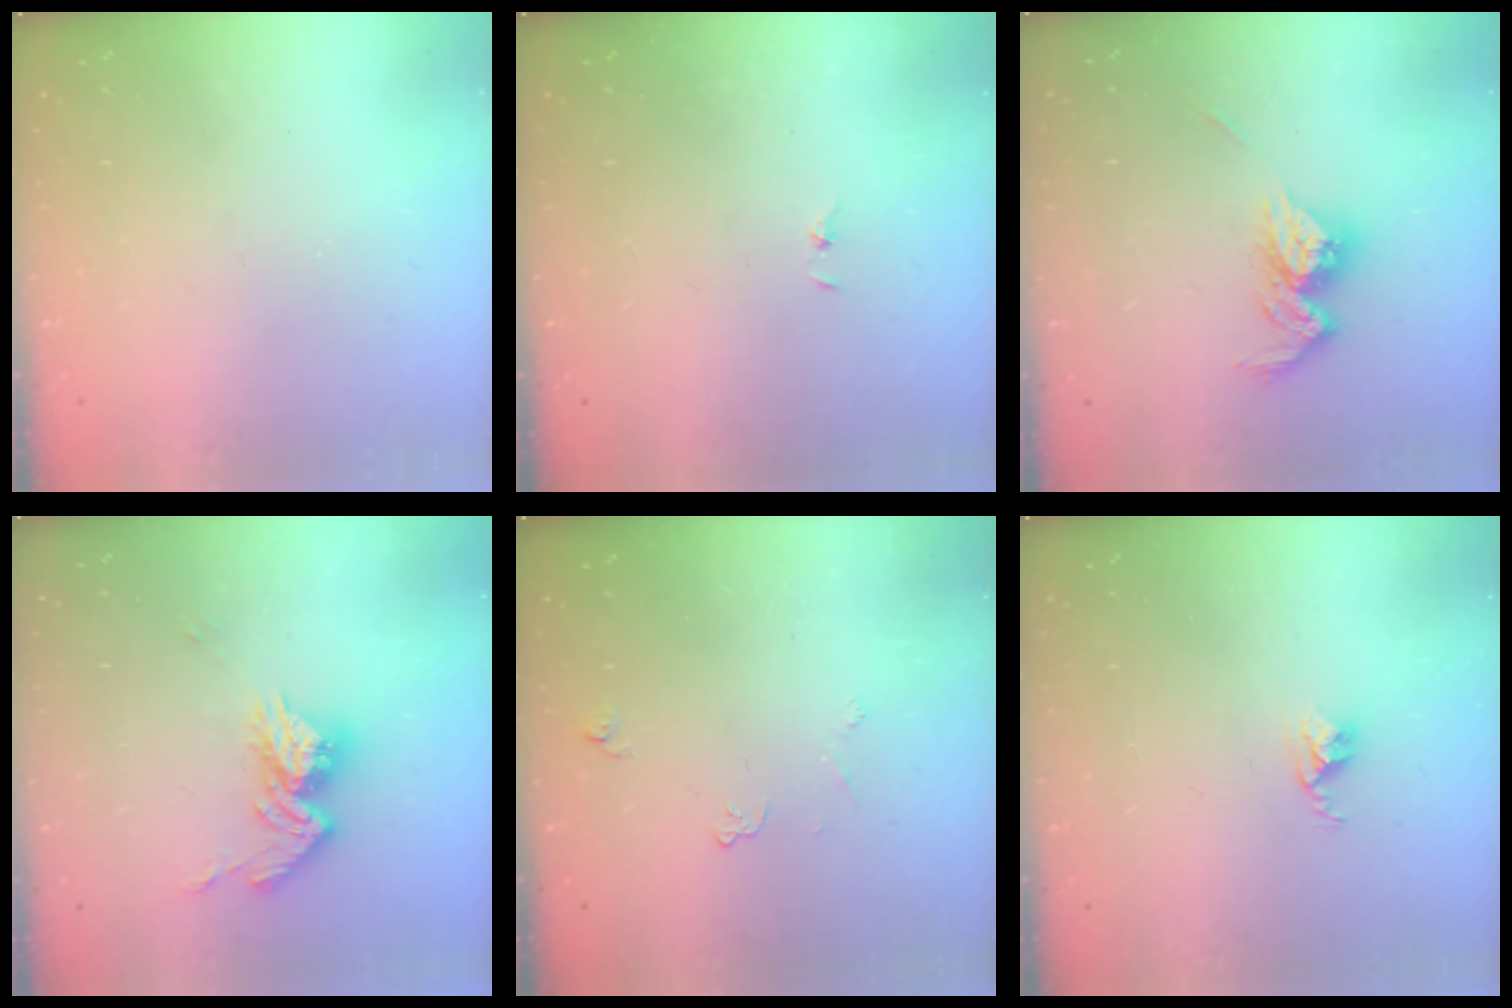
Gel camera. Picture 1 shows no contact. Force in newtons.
{"total": 0.7, "press": 0.7, "slide": 0.1}
{"total": 11.8, "press": 11.8, "slide": 0.5}
{"total": 13.6, "press": 13.5, "slide": 1.3}
{"total": 3.4, "press": 3.4, "slide": 0.6}
{"total": 2.8, "press": 2.7, "slide": 0.4}